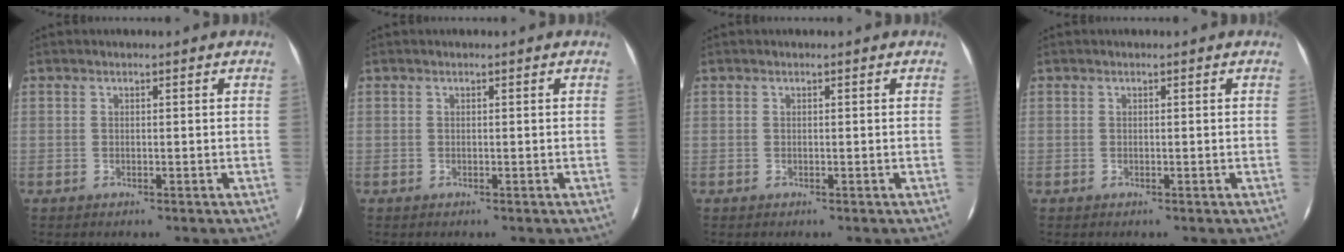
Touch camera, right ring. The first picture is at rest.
{"total": 0.0}
{"total": 0.0}
{"total": 0.0}